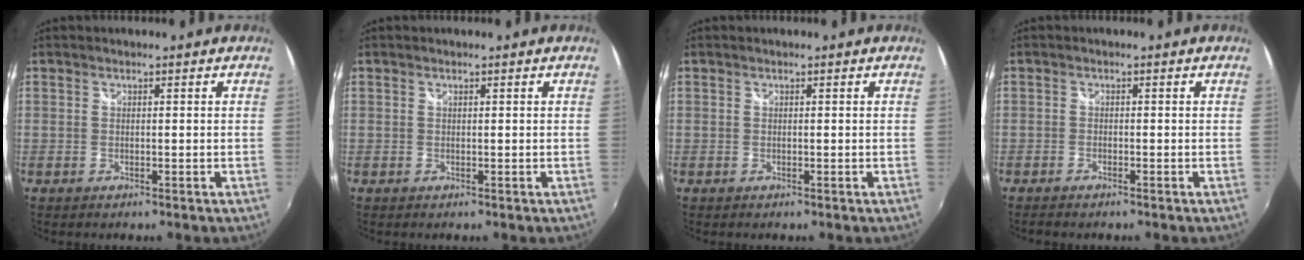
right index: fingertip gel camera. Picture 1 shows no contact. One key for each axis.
{"total": 0.0}
{"total": 0.0}
{"total": 1.5, "fx": -1.4, "fy": 0.4, "fz": 0.5, "tx": -0.016, "ty": -0.006, "tz": -0.028}